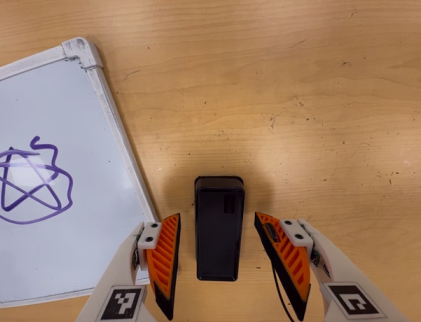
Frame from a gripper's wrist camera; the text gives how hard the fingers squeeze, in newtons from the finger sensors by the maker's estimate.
{"total": 0.0}